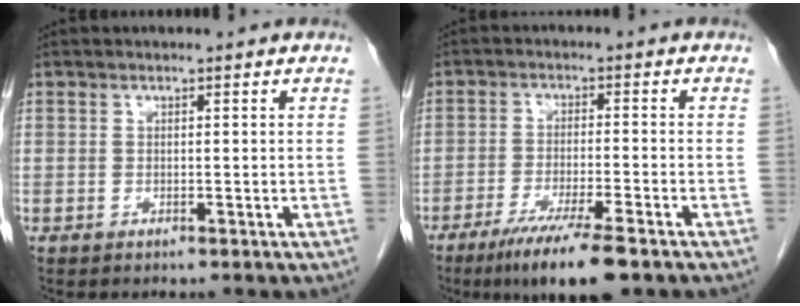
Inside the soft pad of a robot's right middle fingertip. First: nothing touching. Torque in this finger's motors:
{"motor_torque": [1.33, -0.81, 0.49, 0.13]}